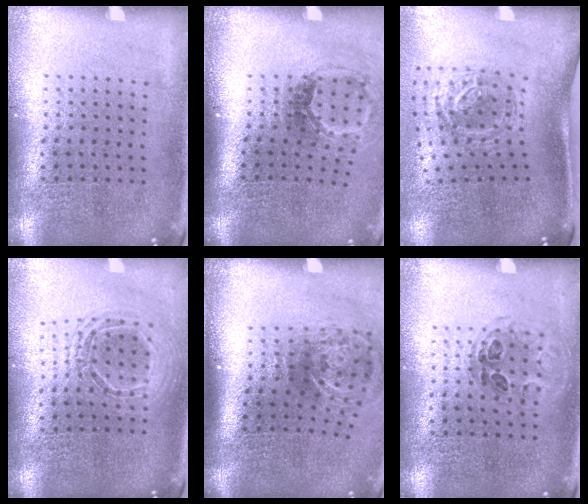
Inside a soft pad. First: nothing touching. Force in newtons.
{"total": 1.8, "press": 1.1, "slide": 1.4}
{"total": 1.8, "press": 1.2, "slide": 1.3}
{"total": 1.6, "press": 1.4, "slide": 0.9}
{"total": 2.2, "press": 1.4, "slide": 1.7}
{"total": 0.9, "press": 0.7, "slide": 0.5}